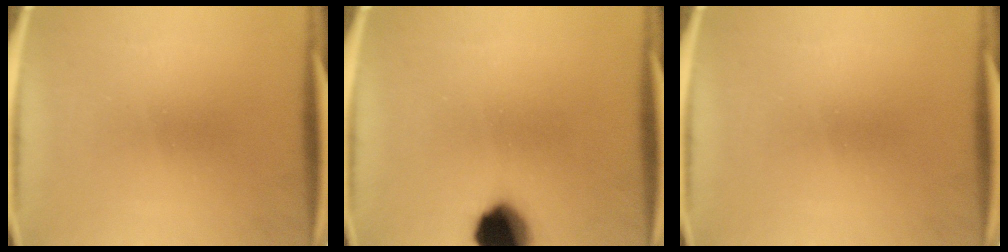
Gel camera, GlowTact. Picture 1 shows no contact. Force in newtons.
{"total": 12.3}
{"total": 0.0}